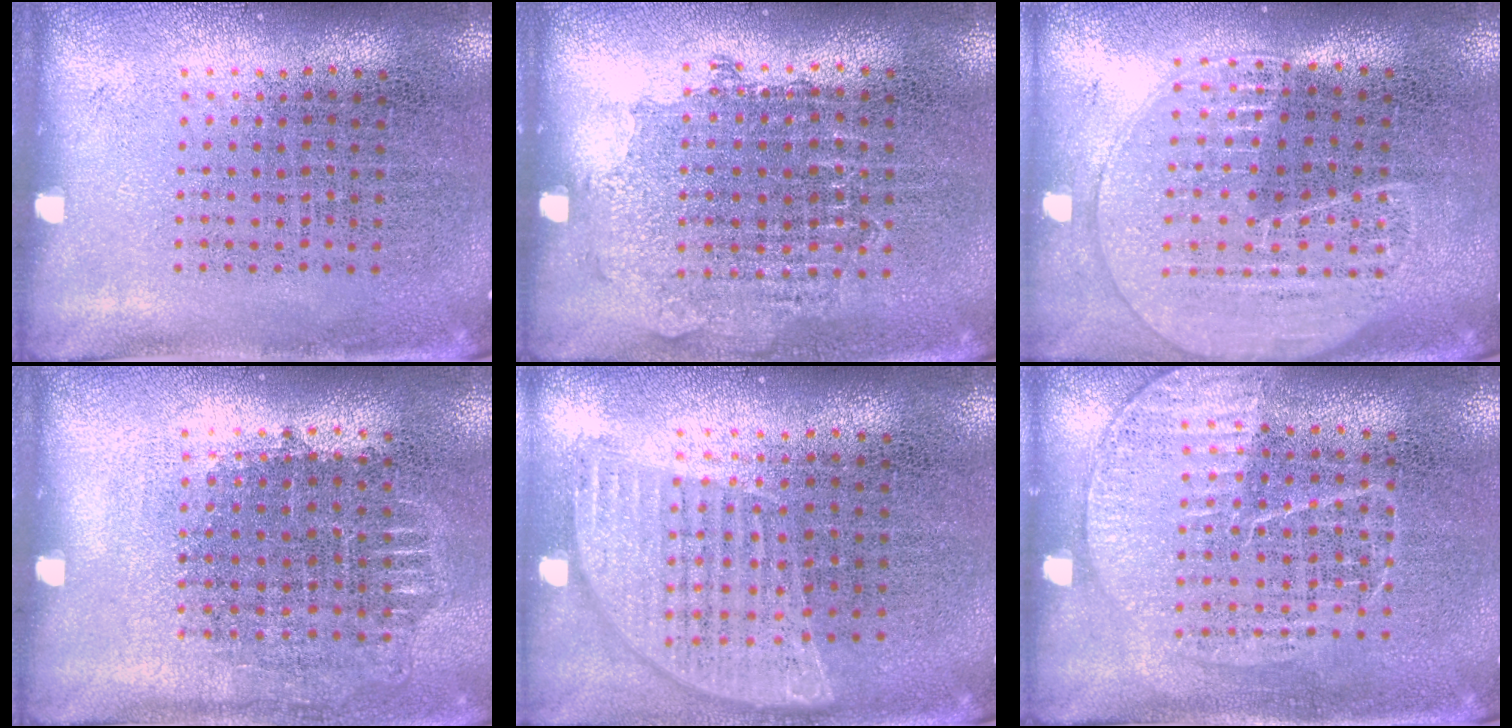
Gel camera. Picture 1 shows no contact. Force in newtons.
{"total": 0.8, "press": 0.8, "slide": 0.3}
{"total": 1.8, "press": 1.7, "slide": 0.7}
{"total": 0.7, "press": 0.7, "slide": 0.2}
{"total": 0.9, "press": 0.9, "slide": 0.2}
{"total": 1.3, "press": 1.3, "slide": 0.3}